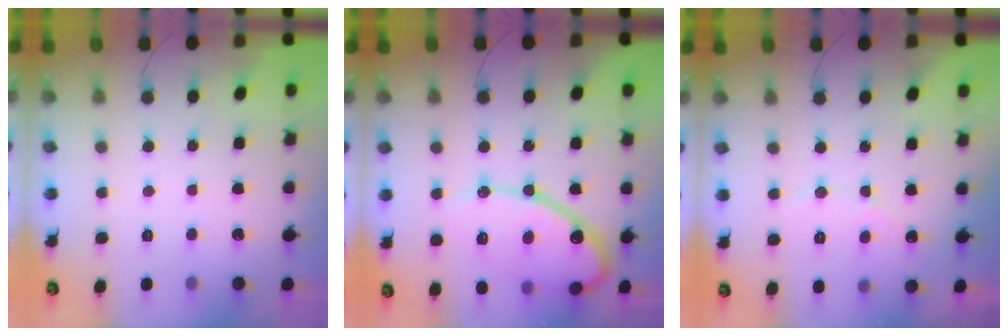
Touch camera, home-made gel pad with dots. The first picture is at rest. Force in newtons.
{"total": 15.4, "press": 15.3, "slide": 1.3}
{"total": 5.4, "press": 5.4, "slide": 0.4}